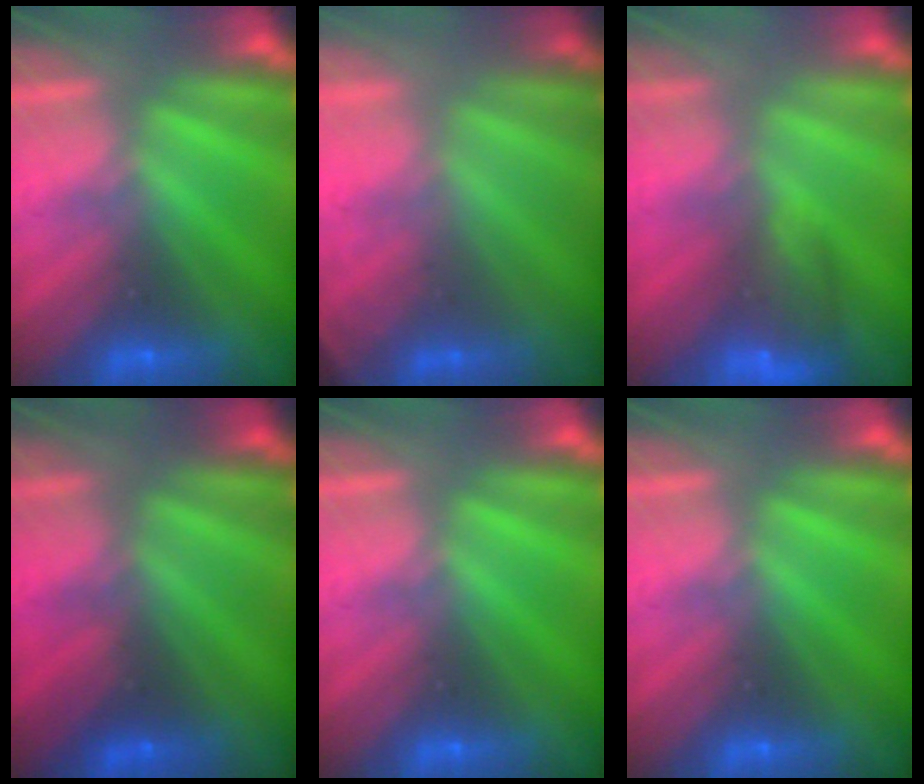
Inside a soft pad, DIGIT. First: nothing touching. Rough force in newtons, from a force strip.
{"total": 2.0}
{"total": 6.2}
{"total": 1.9}
{"total": 0.0}
{"total": 0.0}